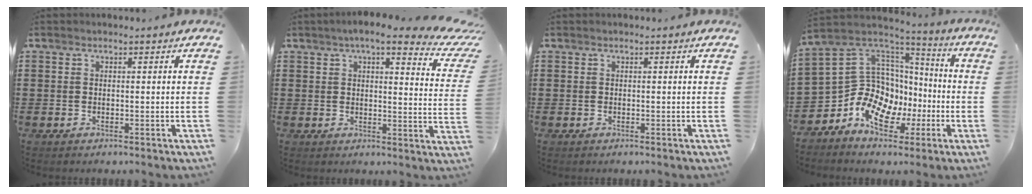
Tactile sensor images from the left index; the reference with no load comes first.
{"total": 6.5, "force": [5.1, 1.4, 3.8], "torque": [-0.077, -0.016, 0.085]}
{"total": 0.0}
{"total": 12.6, "force": [-5.5, 10.3, 4.9], "torque": [-0.118, -0.012, -0.099]}